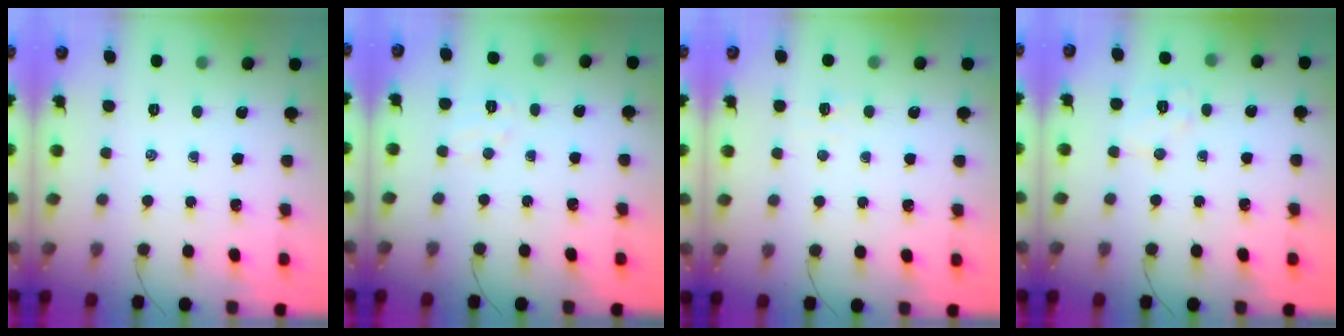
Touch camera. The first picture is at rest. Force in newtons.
{"total": 5.0, "press": 4.9, "slide": 1.1}
{"total": 1.6, "press": 1.6, "slide": 0.5}
{"total": 6.3, "press": 6.2, "slide": 0.8}